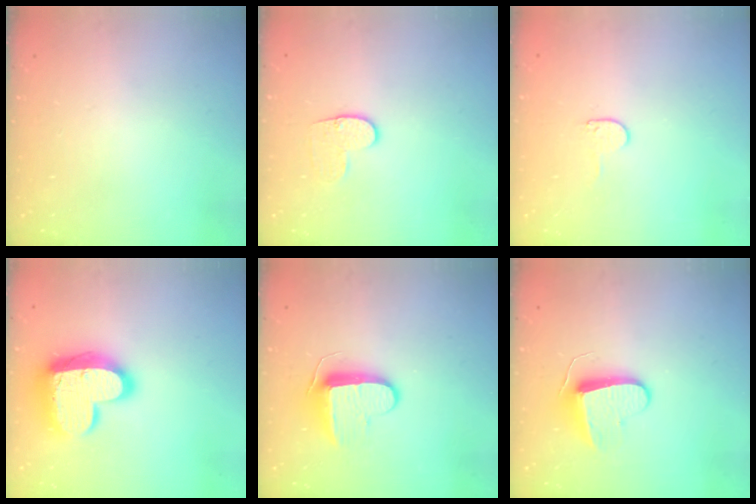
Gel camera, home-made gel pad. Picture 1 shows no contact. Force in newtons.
{"total": 7.0, "press": 7.0, "slide": 0.7}
{"total": 4.5, "press": 4.5, "slide": 0.5}
{"total": 17.8, "press": 17.8, "slide": 1.3}
{"total": 9.8, "press": 9.7, "slide": 0.9}
{"total": 8.7, "press": 8.7, "slide": 0.5}